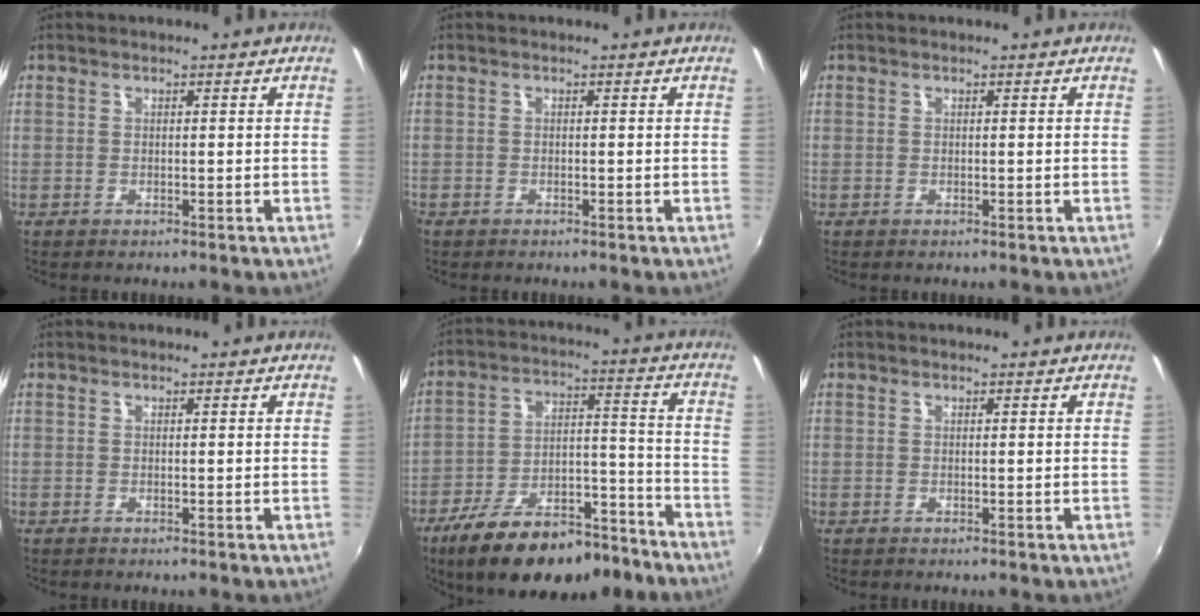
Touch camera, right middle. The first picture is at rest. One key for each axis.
{"total": 1.0, "fx": -0.8, "fy": 0.6, "fz": 0.1, "tx": -0.005, "ty": -0.003, "tz": -0.016}
{"total": 0.0}
{"total": 0.0}
{"total": 19.9, "fx": -14.1, "fy": 8.0, "fz": 11.6, "tx": -0.206, "ty": -0.001, "tz": -0.210}
{"total": 0.0}